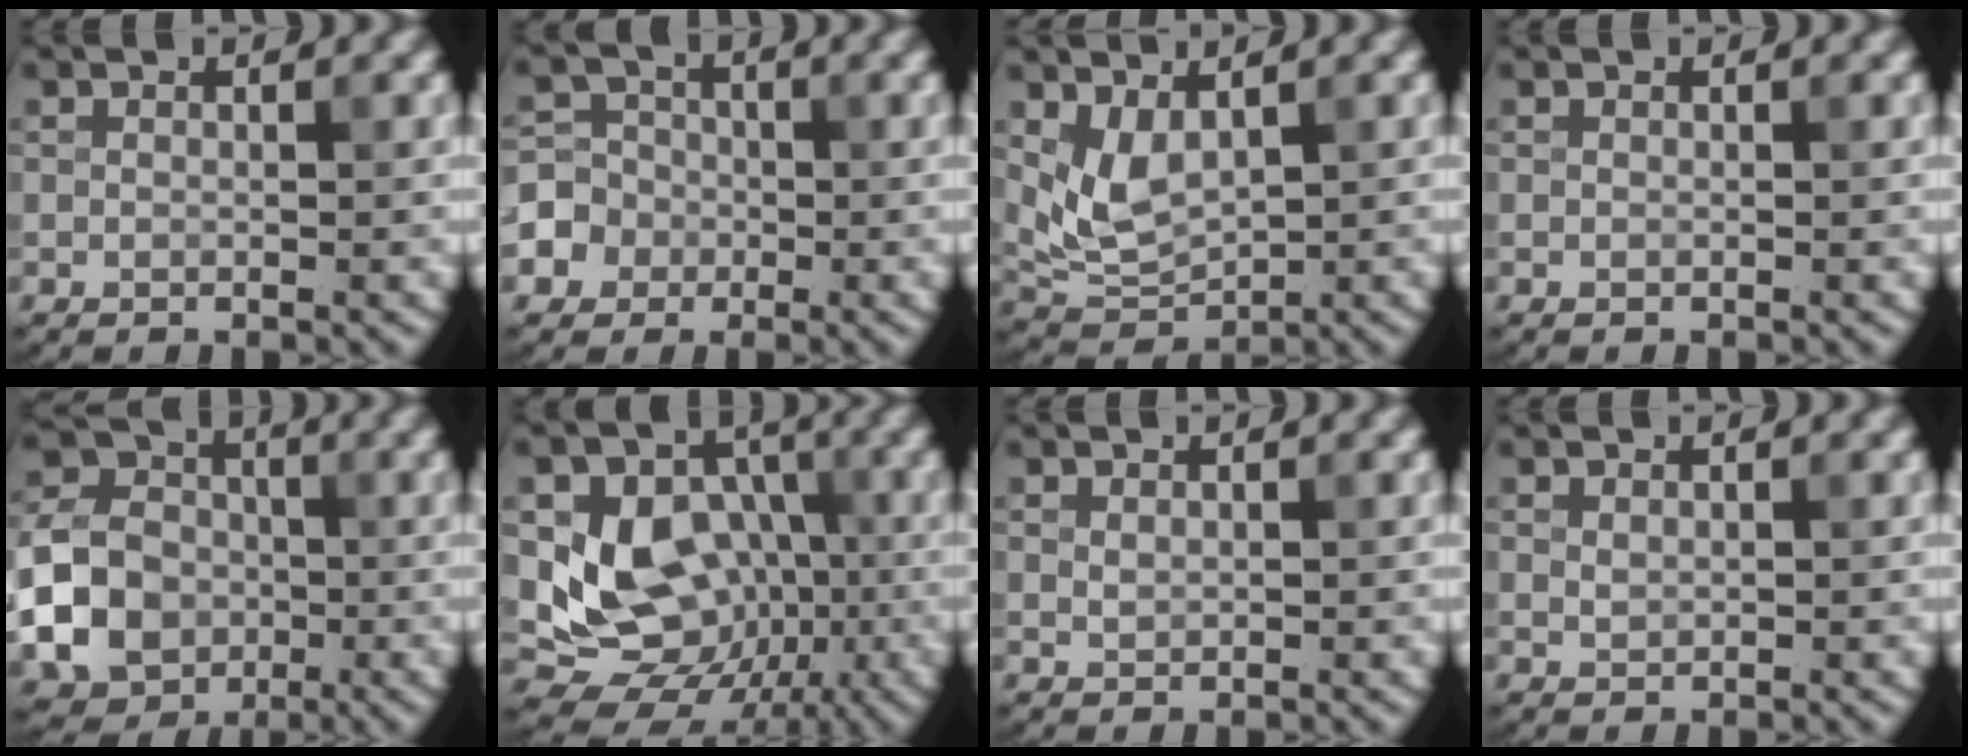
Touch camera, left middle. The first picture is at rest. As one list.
[{"total": 5.5, "force": [-2.0, 5.0, 1.1], "torque": [-0.006, 0.009, -0.057]}, {"total": 3.4, "force": [1.3, 1.9, 2.5], "torque": [-0.056, -0.008, 0.034]}, {"total": 0.0}, {"total": 8.5, "force": [-2.0, 6.9, 4.5], "torque": [-0.103, 0.001, -0.049]}, {"total": 10.1, "force": [-0.6, 8.2, 5.8], "torque": [-0.086, -0.016, -0.010]}, {"total": 0.6, "force": [0.4, 0.4, 0.3], "torque": [-0.009, 0.000, 0.010]}, {"total": 0.6, "force": [0.3, 0.4, 0.3], "torque": [-0.009, 0.000, 0.009]}]